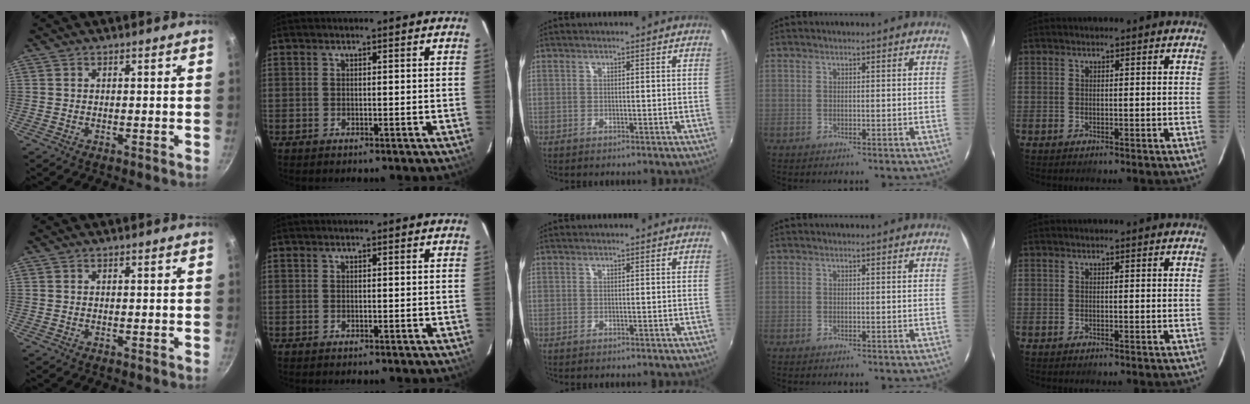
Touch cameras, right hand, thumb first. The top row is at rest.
{}